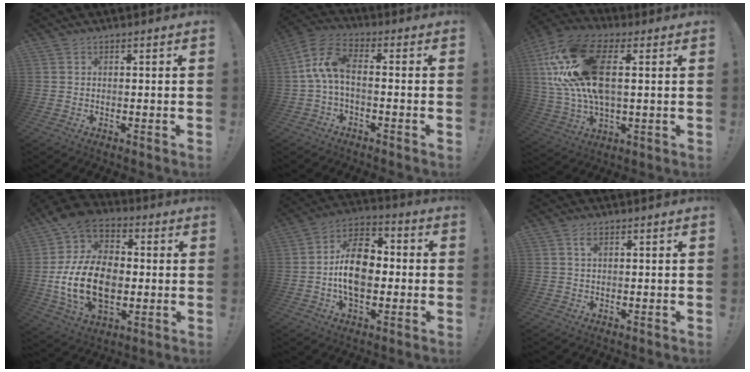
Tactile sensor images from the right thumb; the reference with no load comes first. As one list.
[{"total": 8.9, "force": [0.1, 4.0, 7.9], "torque": [-0.165, -0.001, 0.002]}, {"total": 23.0, "force": [5.2, 12.1, 18.8], "torque": [-0.362, -0.008, 0.093]}, {"total": 22.3, "force": [-0.9, 15.0, 16.5], "torque": [-0.327, 0.010, -0.003]}, {"total": 15.2, "force": [-1.3, 10.1, 11.2], "torque": [-0.199, 0.016, -0.030]}, {"total": 2.0, "force": [1.1, 1.6, 0.7], "torque": [0.008, -0.009, 0.015]}]